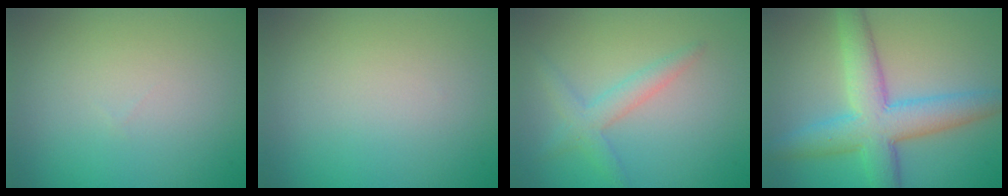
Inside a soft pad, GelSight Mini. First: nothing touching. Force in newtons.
{"total": 0.0}
{"total": 2.5, "press": 2.5, "slide": 0.1}
{"total": 7.2, "press": 7.2, "slide": 0.1}